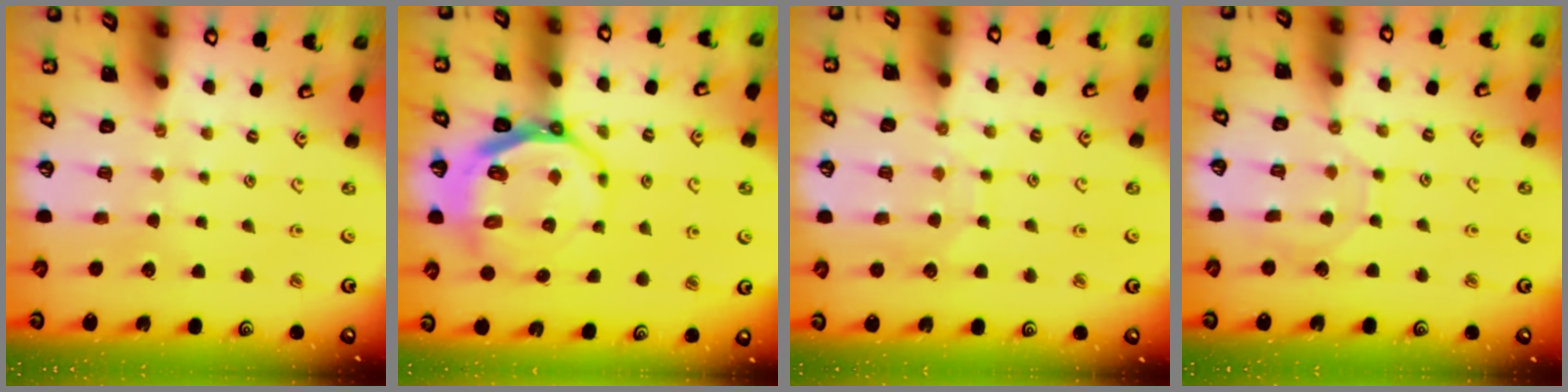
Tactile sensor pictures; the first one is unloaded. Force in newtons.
{"total": 10.7, "press": 10.0, "slide": 3.8}
{"total": 7.1, "press": 7.0, "slide": 0.6}
{"total": 6.9, "press": 6.9, "slide": 0.7}